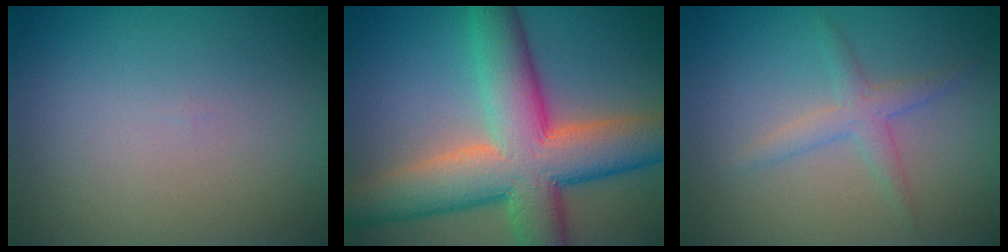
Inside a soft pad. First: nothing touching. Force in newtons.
{"total": 12.0, "press": 12.0, "slide": 0.6}
{"total": 2.1, "press": 2.1, "slide": 0.1}